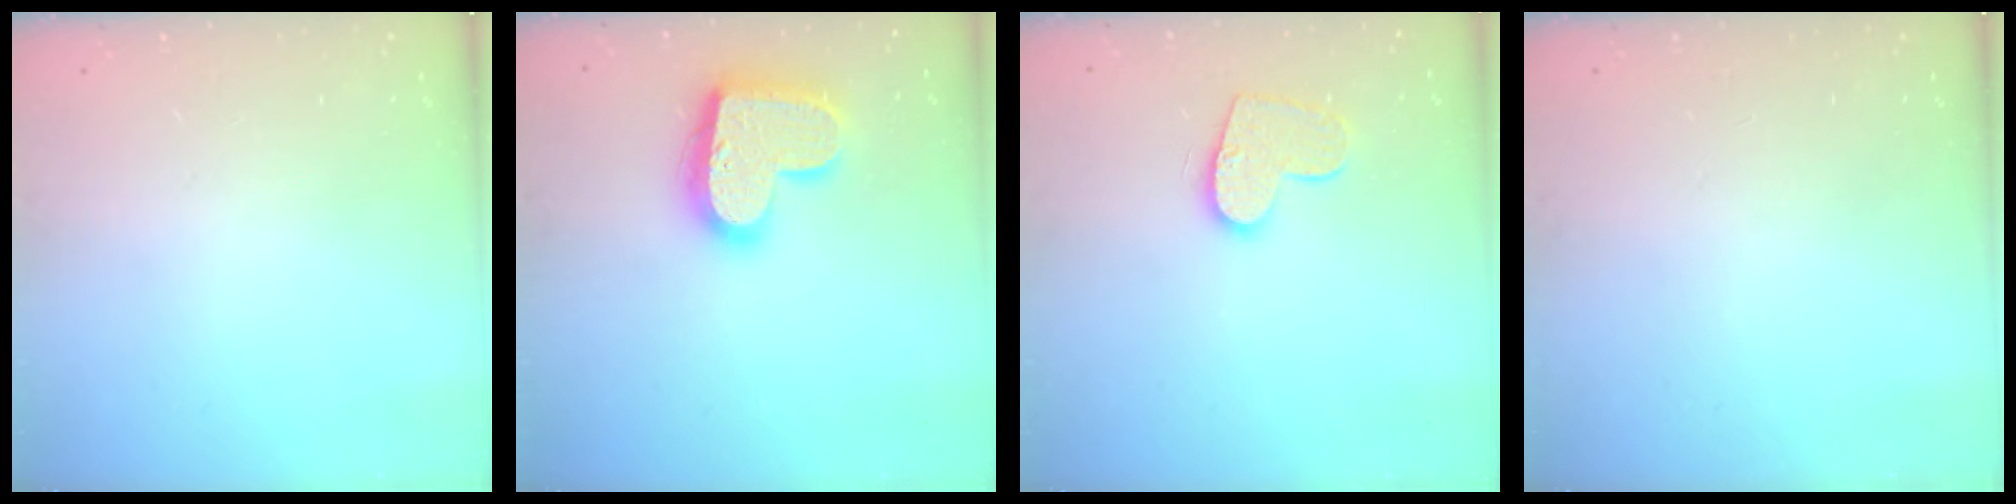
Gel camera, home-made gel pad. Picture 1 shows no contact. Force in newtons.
{"total": 20.0, "press": 20.0, "slide": 1.2}
{"total": 11.4, "press": 11.3, "slide": 0.6}
{"total": 0.0}